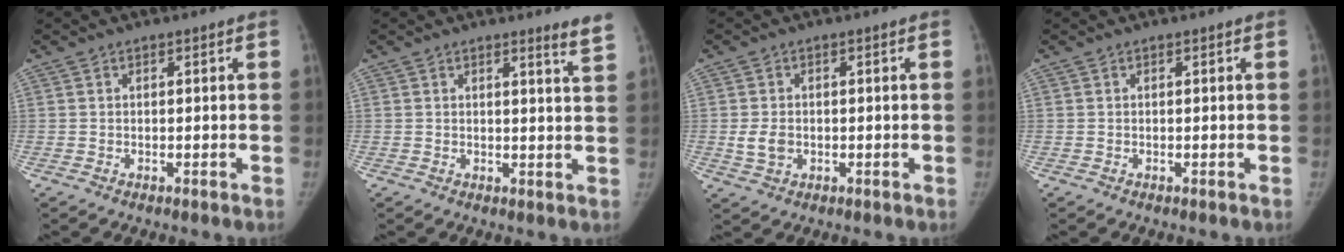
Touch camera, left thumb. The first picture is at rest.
{"total": 3.6, "force": [3.0, -0.3, 1.9], "torque": [-0.024, -0.029, 0.029]}
{"total": 3.5, "force": [-0.4, 2.7, 2.1], "torque": [-0.033, -0.001, -0.003]}
{"total": 0.0}